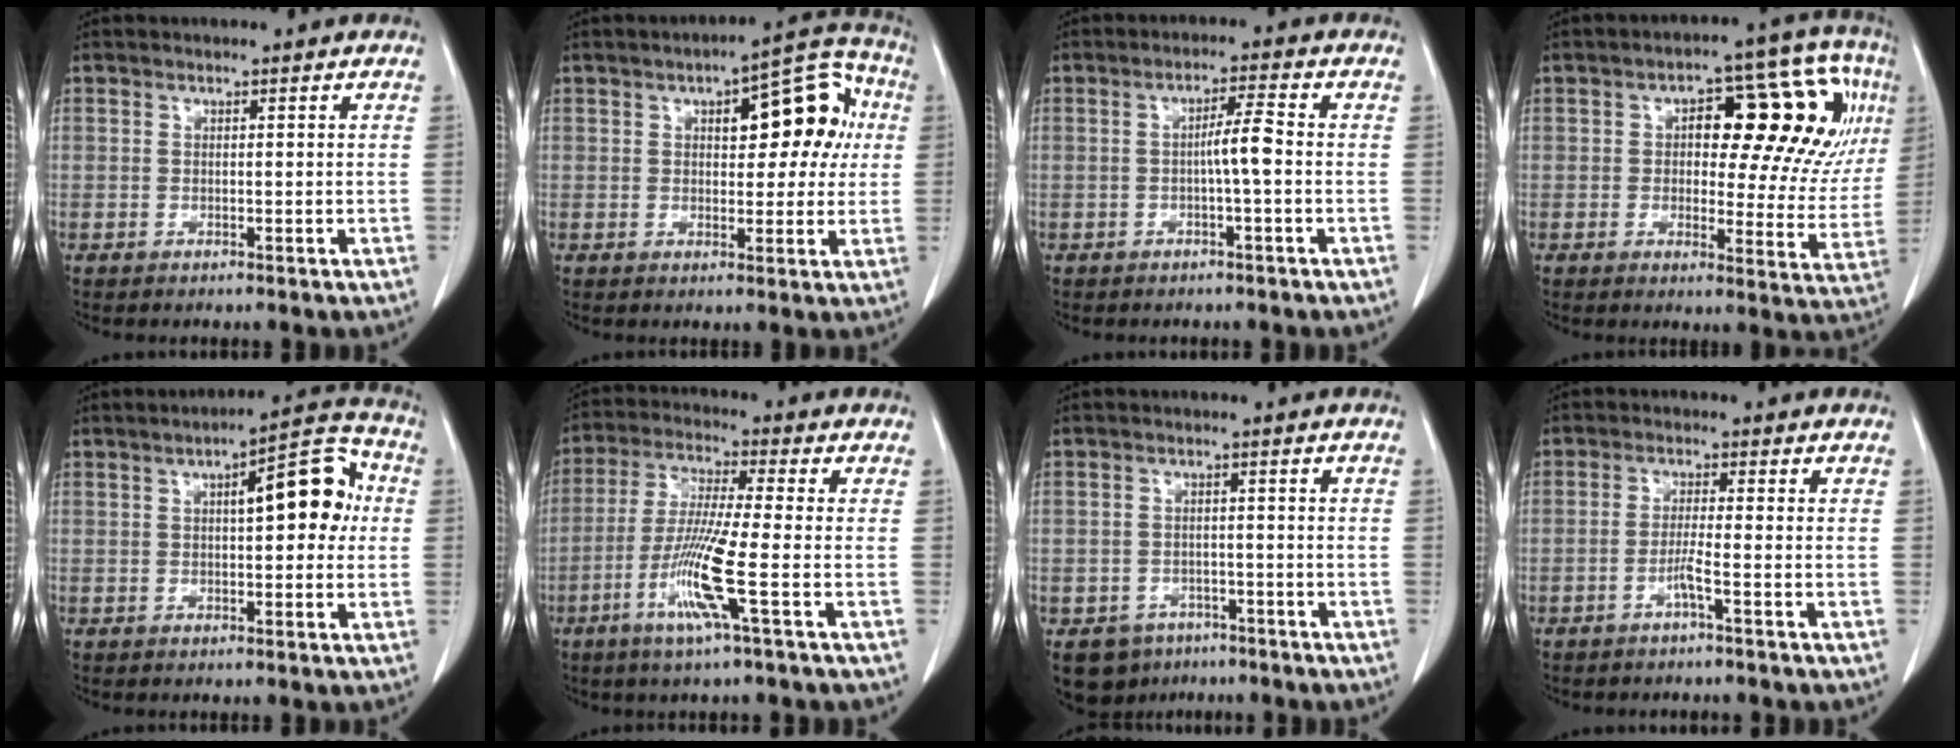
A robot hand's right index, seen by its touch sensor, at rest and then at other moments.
{"total": 12.2, "force": [3.1, 5.0, 10.7], "torque": [-0.125, 0.043, 0.039]}
{"total": 3.7, "force": [-0.5, -0.2, 3.6], "torque": [-0.054, 0.005, -0.008]}
{"total": 18.4, "force": [4.6, 7.4, 16.2], "torque": [-0.202, 0.039, 0.059]}
{"total": 10.1, "force": [1.8, 3.1, 9.4], "torque": [-0.126, 0.034, 0.021]}
{"total": 6.5, "force": [-2.6, -1.2, 5.9], "torque": [-0.112, -0.011, -0.056]}
{"total": 6.0, "force": [-4.0, 4.4, 0.9], "torque": [-0.009, 0.008, -0.055]}
{"total": 2.5, "force": [-1.3, -0.5, 2.1], "torque": [-0.037, 0.000, -0.026]}